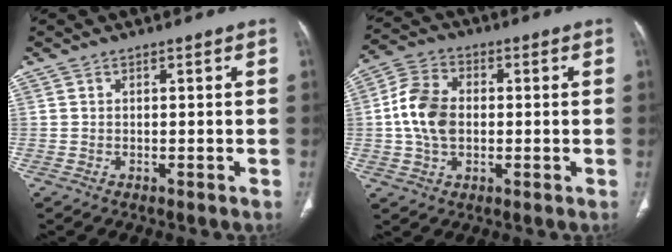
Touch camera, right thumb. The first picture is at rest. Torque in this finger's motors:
{"motor_torque": [0.28, 0.63, 0.91, -0.81, 0.41]}